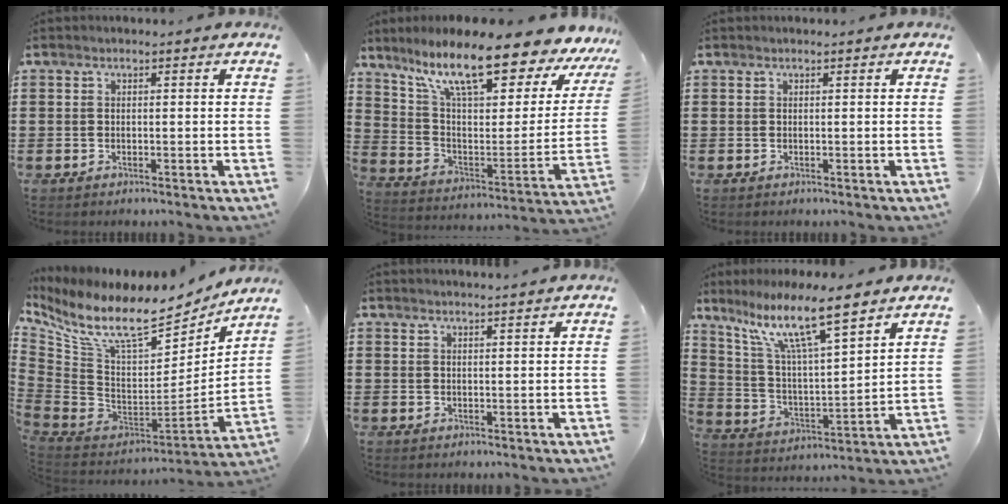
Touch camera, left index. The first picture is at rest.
{"total": 14.0, "force": [10.6, 2.5, 8.8], "torque": [-0.179, -0.075, 0.171]}
{"total": 0.0}
{"total": 11.4, "force": [7.9, 3.5, 7.5], "torque": [-0.171, -0.063, 0.136]}
{"total": 1.5, "force": [1.4, -0.3, 0.2], "torque": [-0.006, -0.001, 0.028]}
{"total": 11.9, "force": [8.8, 1.8, 7.9], "torque": [-0.169, -0.037, 0.149]}